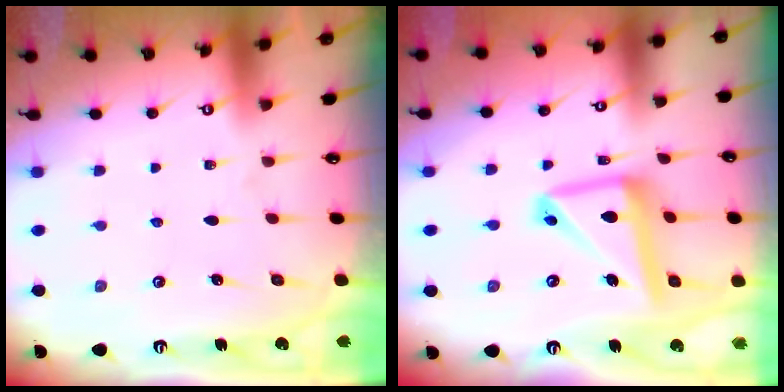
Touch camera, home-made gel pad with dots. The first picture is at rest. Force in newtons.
{"total": 14.9, "press": 14.8, "slide": 1.4}